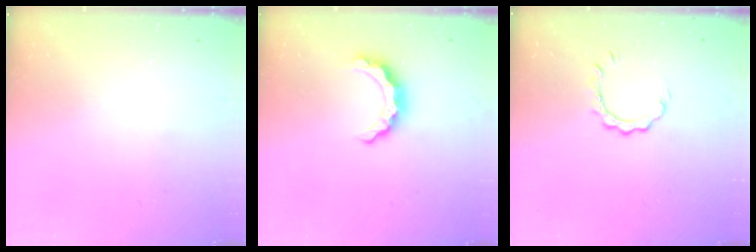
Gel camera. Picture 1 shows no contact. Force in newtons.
{"total": 7.2, "press": 7.1, "slide": 0.8}
{"total": 3.7, "press": 3.7, "slide": 0.3}